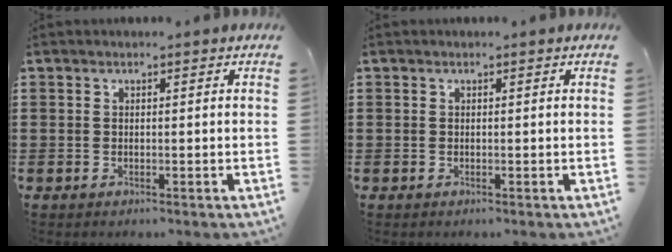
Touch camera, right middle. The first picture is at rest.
{"total": 0.0}